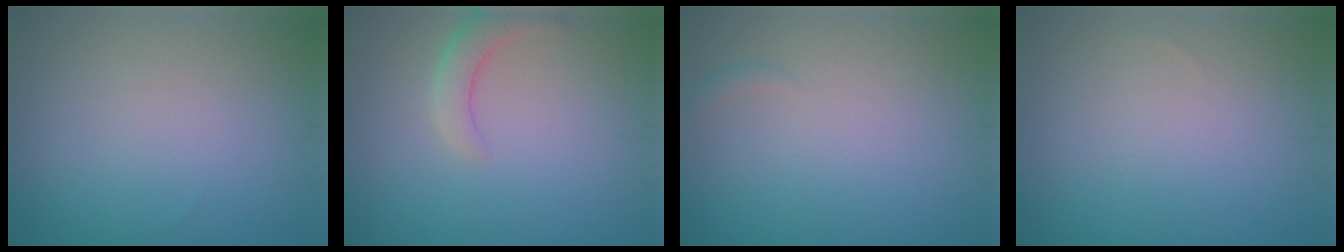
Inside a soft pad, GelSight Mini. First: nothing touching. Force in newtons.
{"total": 2.4, "press": 2.4, "slide": 0.2}
{"total": 0.5, "press": 0.5, "slide": 0.0}
{"total": 0.0}